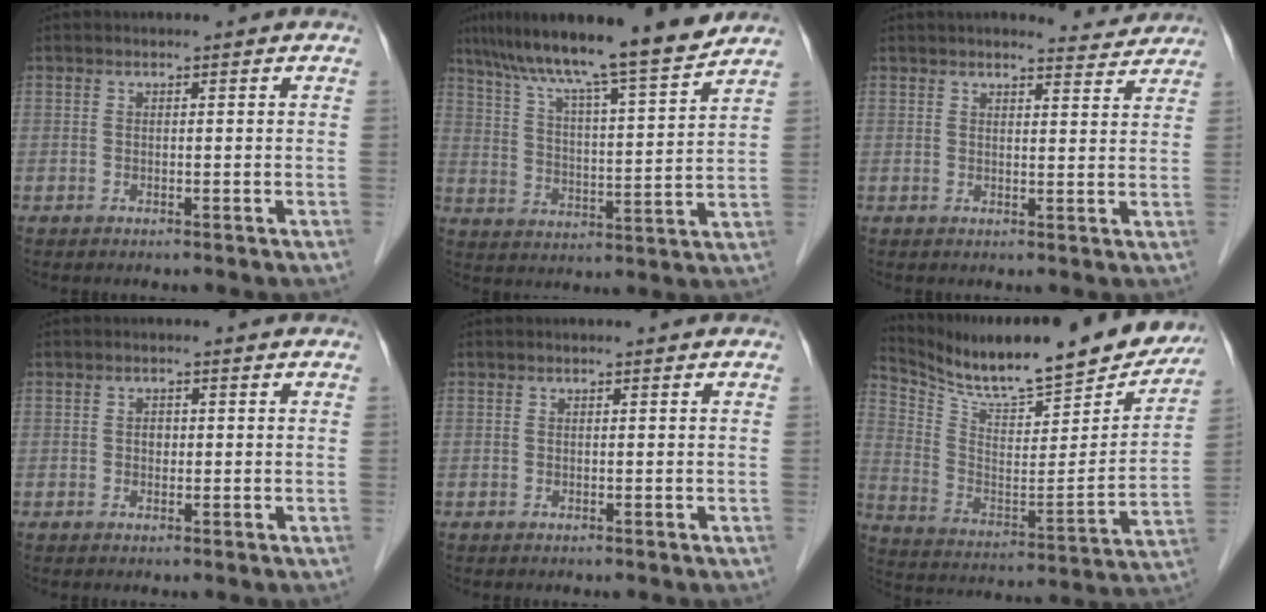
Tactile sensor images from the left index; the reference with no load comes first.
{"total": 16.3, "force": [13.8, -0.2, 8.7], "torque": [-0.141, 0.011, 0.216]}
{"total": 5.2, "force": [5.1, 0.8, 0.9], "torque": [-0.012, 0.007, 0.054]}
{"total": 1.0, "force": [0.0, 0.8, 0.6], "torque": [-0.009, 0.003, -0.001]}
{"total": 0.0}
{"total": 25.2, "force": [22.1, 4.4, 11.2], "torque": [-0.187, -0.043, 0.324]}